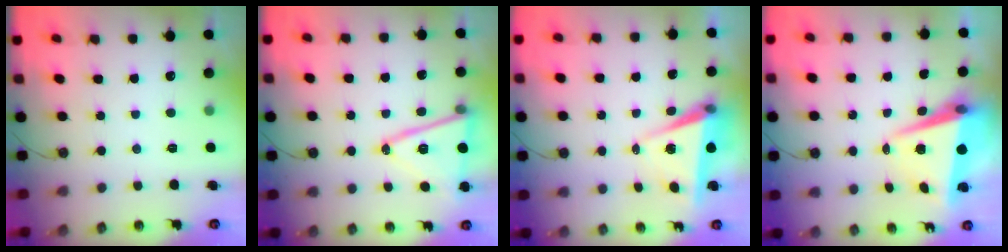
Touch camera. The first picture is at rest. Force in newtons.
{"total": 15.7, "press": 15.2, "slide": 3.8}
{"total": 5.9, "press": 4.2, "slide": 4.1}
{"total": 8.2, "press": 7.9, "slide": 2.1}